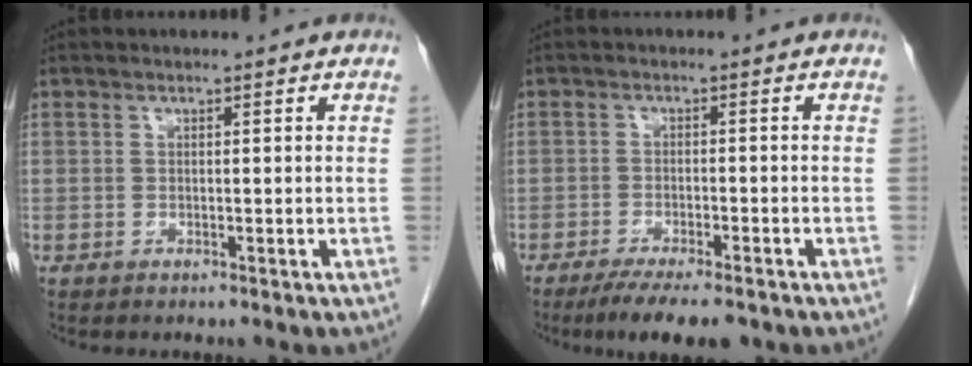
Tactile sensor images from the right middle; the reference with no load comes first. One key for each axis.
{"total": 8.3, "fx": -6.4, "fy": 1.7, "fz": 5.0, "tx": -0.069, "ty": -0.013, "tz": -0.096}